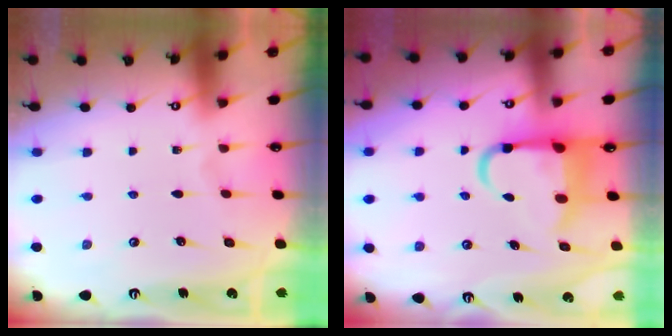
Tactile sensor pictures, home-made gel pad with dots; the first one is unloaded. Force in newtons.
{"total": 9.2, "press": 8.9, "slide": 2.4}